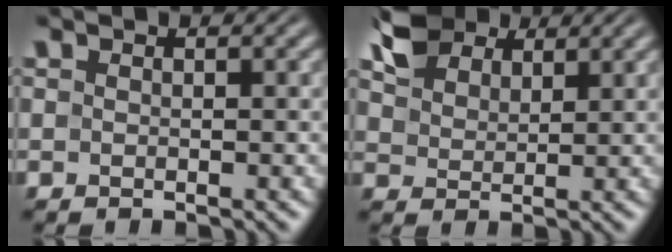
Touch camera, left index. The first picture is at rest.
{"total": 4.6, "force": [3.5, 2.4, 1.8], "torque": [-0.049, 0.011, 0.069]}